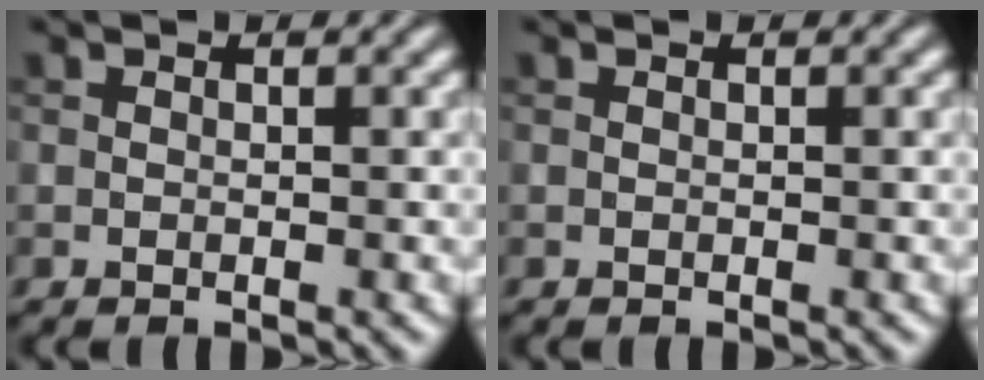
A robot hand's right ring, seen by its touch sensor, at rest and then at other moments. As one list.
[{"total": 0.0}]